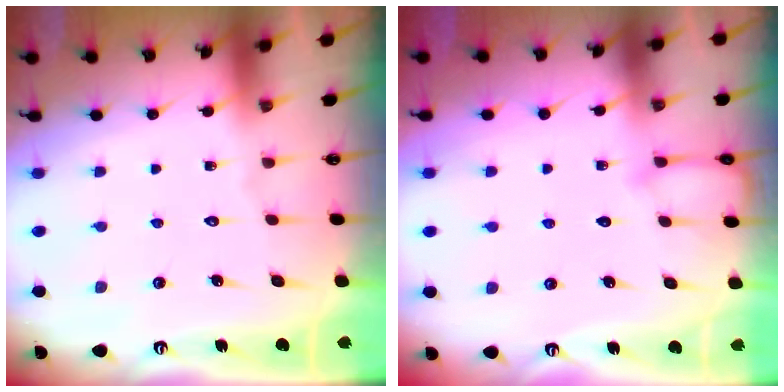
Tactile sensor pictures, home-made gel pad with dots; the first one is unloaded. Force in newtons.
{"total": 4.5, "press": 4.5, "slide": 0.4}